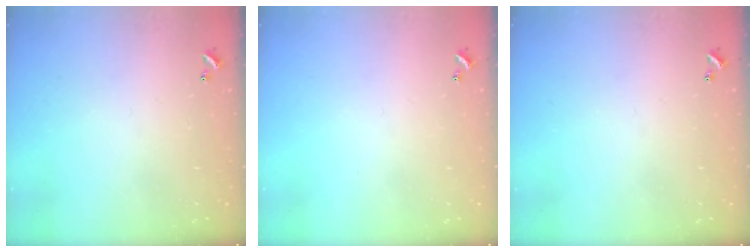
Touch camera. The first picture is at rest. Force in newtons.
{"total": 0.0}
{"total": 0.0}